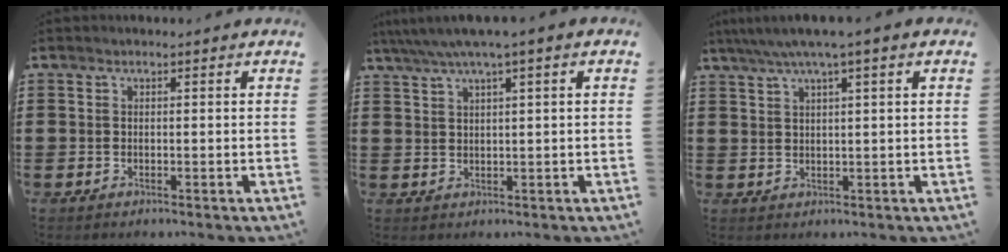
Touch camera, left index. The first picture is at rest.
{"total": 3.1, "force": [1.4, 0.0, 2.8], "torque": [-0.055, 0.001, 0.022]}
{"total": 3.3, "force": [1.5, -0.1, 2.9], "torque": [-0.058, 0.002, 0.024]}